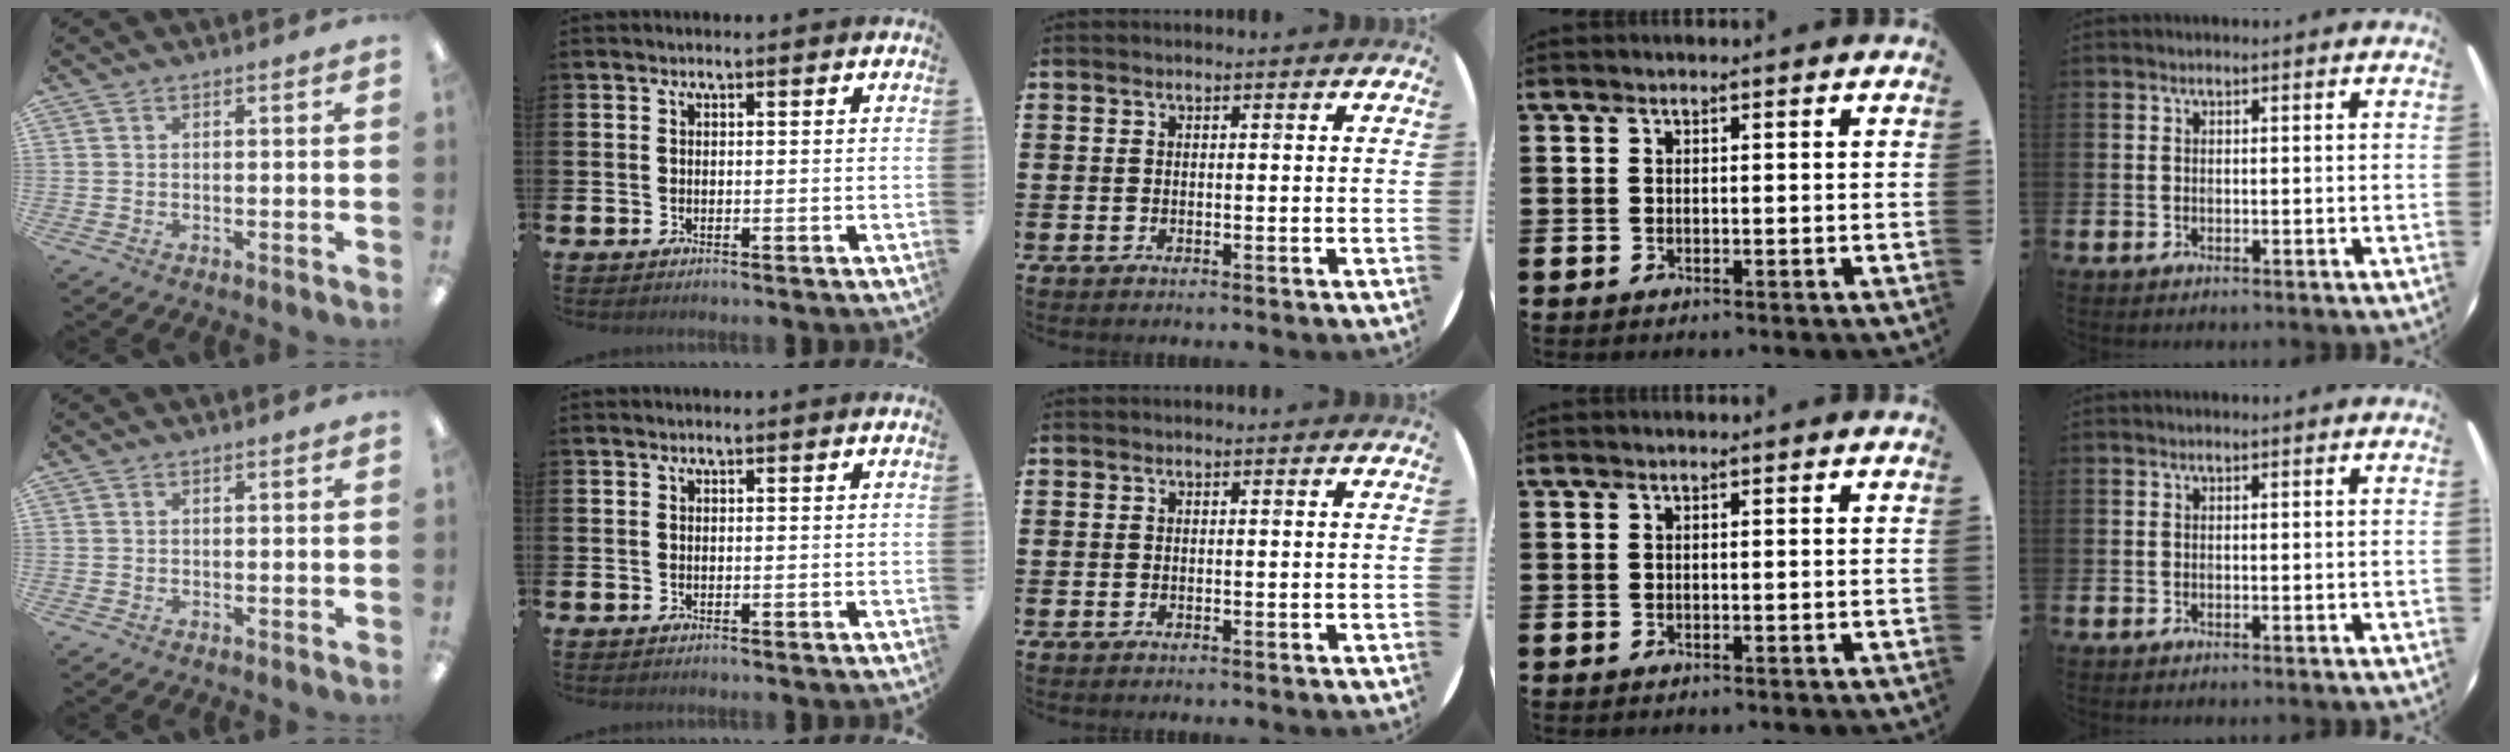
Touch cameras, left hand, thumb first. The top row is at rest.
{}